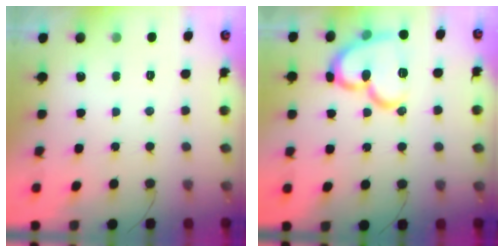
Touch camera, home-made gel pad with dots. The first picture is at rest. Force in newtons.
{"total": 16.4, "press": 16.3, "slide": 1.6}